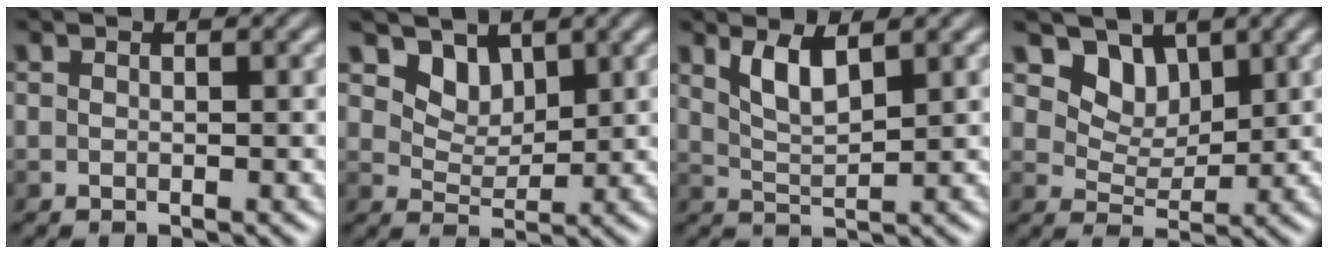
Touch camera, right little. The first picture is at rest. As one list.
[{"total": 2.9, "force": [1.9, 1.9, 1.2], "torque": [-0.029, -0.021, 0.043]}, {"total": 2.8, "force": [1.6, 0.8, 2.2], "torque": [-0.048, -0.007, 0.035]}, {"total": 3.9, "force": [2.4, 2.6, 1.7], "torque": [-0.034, -0.024, 0.054]}]